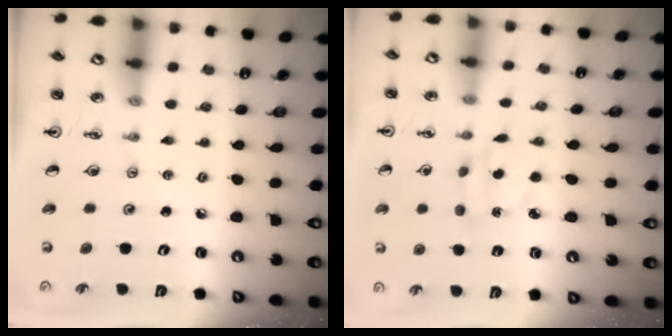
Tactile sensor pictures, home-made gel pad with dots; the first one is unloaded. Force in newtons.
{"total": 3.6, "press": 3.6, "slide": 0.4}